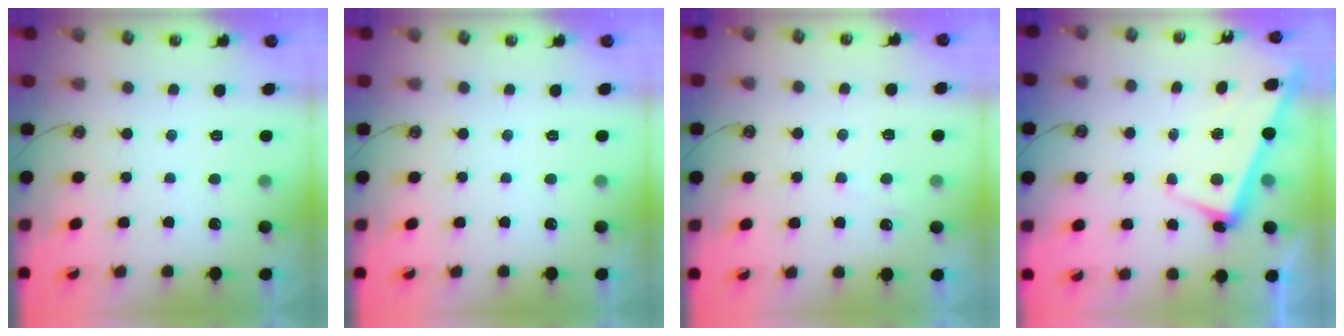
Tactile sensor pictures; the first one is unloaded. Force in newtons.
{"total": 0.0}
{"total": 6.3, "press": 6.3, "slide": 0.3}
{"total": 2.4, "press": 2.3, "slide": 0.7}